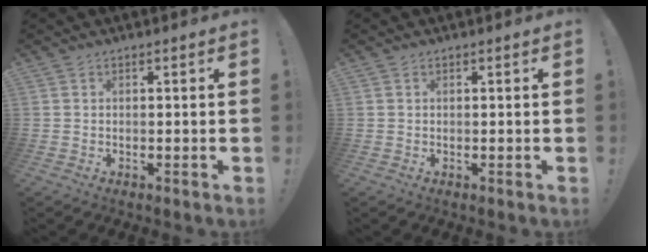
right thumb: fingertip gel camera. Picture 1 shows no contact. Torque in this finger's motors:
{"motor_torque": [-0.26, 0.04, -0.26, 0.26, -0.07]}